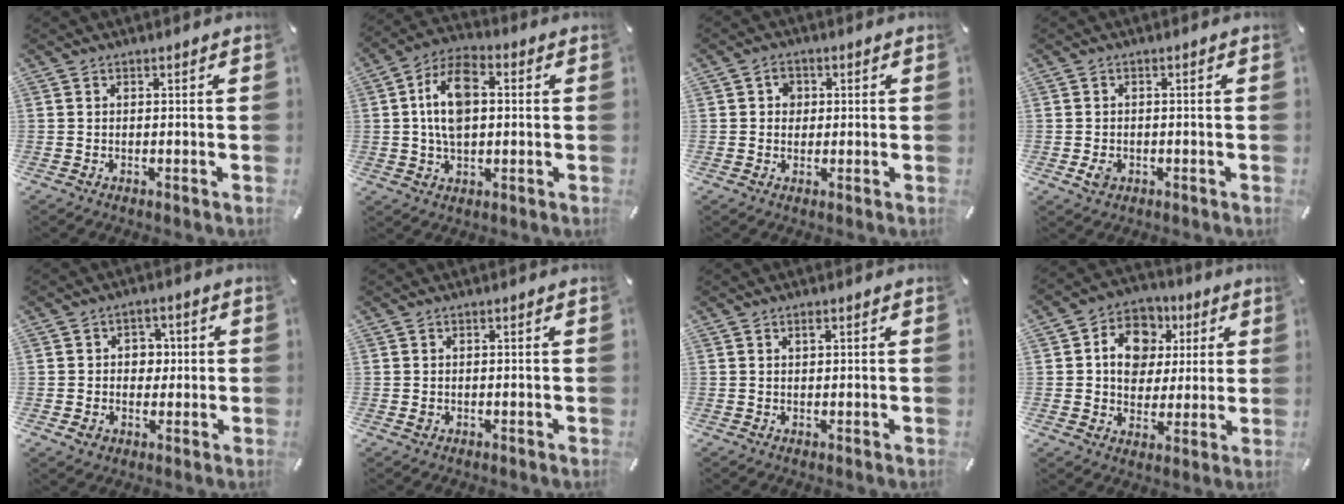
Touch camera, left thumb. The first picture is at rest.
{"total": 11.4, "force": [1.0, 7.1, 8.8], "torque": [-0.172, 0.007, 0.016]}
{"total": 3.1, "force": [0.3, 2.9, 1.2], "torque": [-0.012, 0.002, -0.001]}
{"total": 2.6, "force": [-0.8, 2.1, 1.4], "torque": [-0.031, 0.002, -0.016]}
{"total": 6.4, "force": [0.0, 6.0, 2.3], "torque": [-0.025, 0.006, -0.004]}
{"total": 0.7, "force": [-0.1, 0.6, 0.3], "torque": [-0.005, 0.003, -0.002]}
{"total": 0.9, "force": [0.4, 0.5, 0.6], "torque": [-0.012, 0.003, 0.008]}
{"total": 11.3, "force": [2.5, 9.8, 5.0], "torque": [-0.079, -0.006, 0.049]}